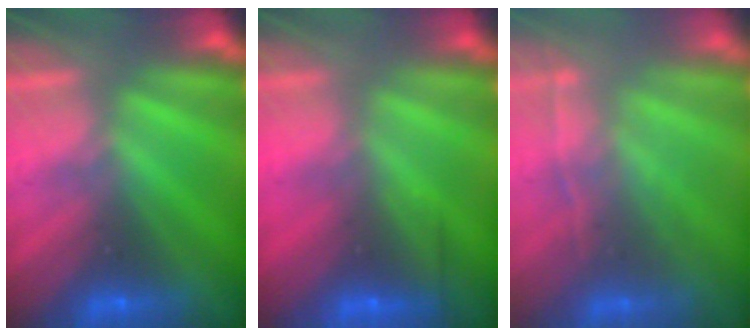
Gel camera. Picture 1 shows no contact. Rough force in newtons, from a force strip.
{"total": 2.5}
{"total": 1.9}